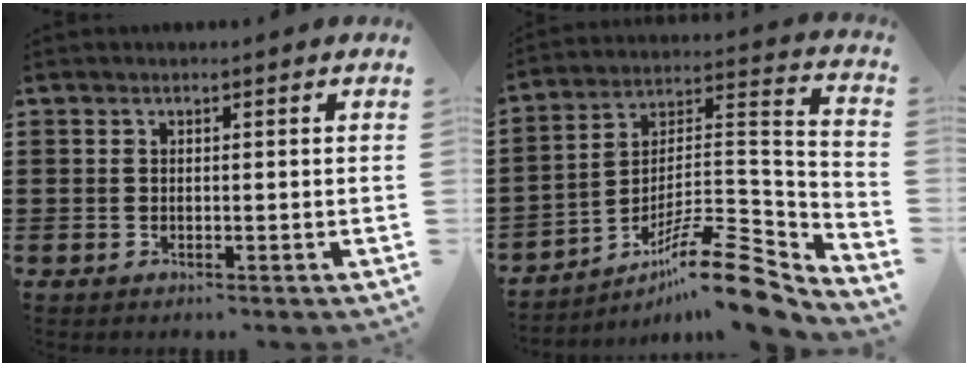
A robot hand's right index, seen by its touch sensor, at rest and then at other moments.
{"total": 13.4, "force": [-10.1, 2.5, 8.5], "torque": [-0.122, 0.032, -0.185]}